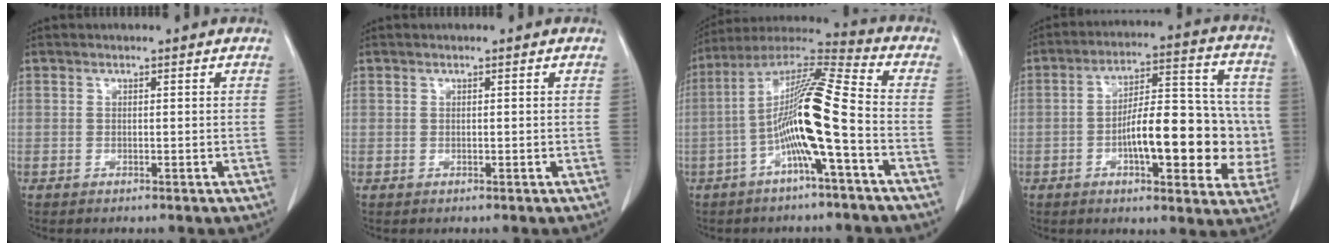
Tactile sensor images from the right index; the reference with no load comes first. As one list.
[{"total": 0.0}, {"total": 14.6, "force": [-3.6, 0.2, 14.1], "torque": [-0.265, 0.021, -0.073]}, {"total": 18.7, "force": [-3.1, 6.5, 17.3], "torque": [-0.226, 0.036, -0.038]}]